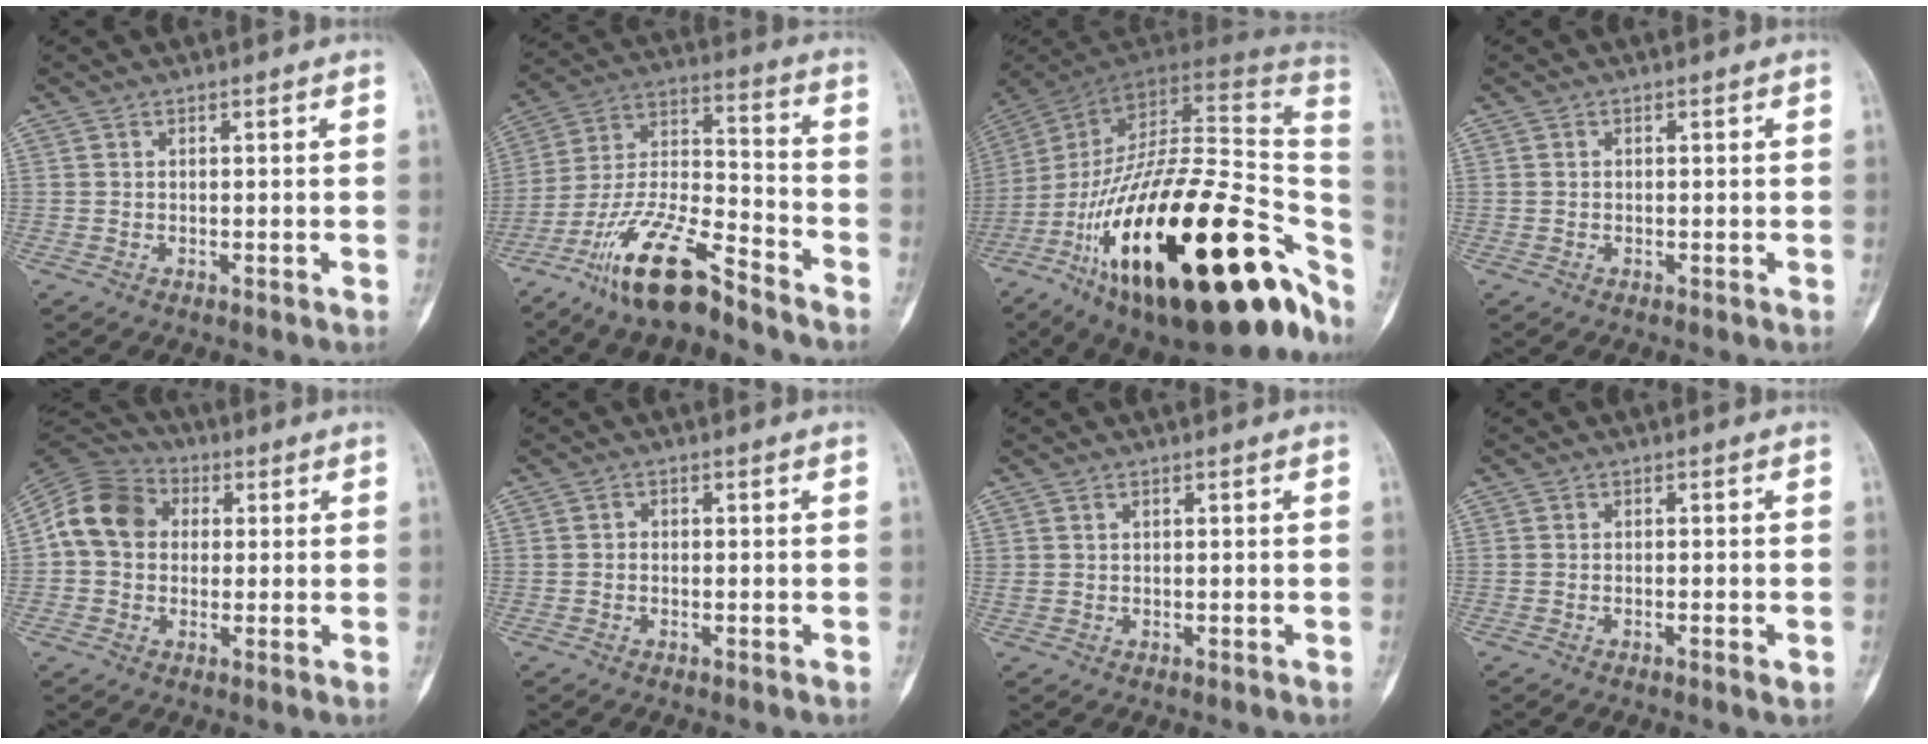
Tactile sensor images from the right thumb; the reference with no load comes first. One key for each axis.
{"total": 16.3, "fx": -11.9, "fy": 4.0, "fz": 10.4, "tx": -0.198, "ty": 0.074, "tz": -0.222}
{"total": 42.9, "fx": -14.8, "fy": 17.2, "fz": 36.4, "tx": -0.485, "ty": 0.066, "tz": -0.234}
{"total": 0.0}
{"total": 11.5, "fx": 1.5, "fy": 9.5, "fz": 6.4, "tx": -0.102, "ty": 0.024, "tz": 0.013}
{"total": 0.8, "fx": -0.1, "fy": 0.7, "fz": 0.4, "tx": -0.001, "ty": 0.003, "tz": -0.005}
{"total": 1.0, "fx": 0.5, "fy": 0.6, "fz": 0.5, "tx": -0.009, "ty": 0.002, "tz": 0.011}
{"total": 1.4, "fx": -0.6, "fy": 0.2, "fz": 1.2, "tx": -0.022, "ty": -0.002, "tz": -0.010}